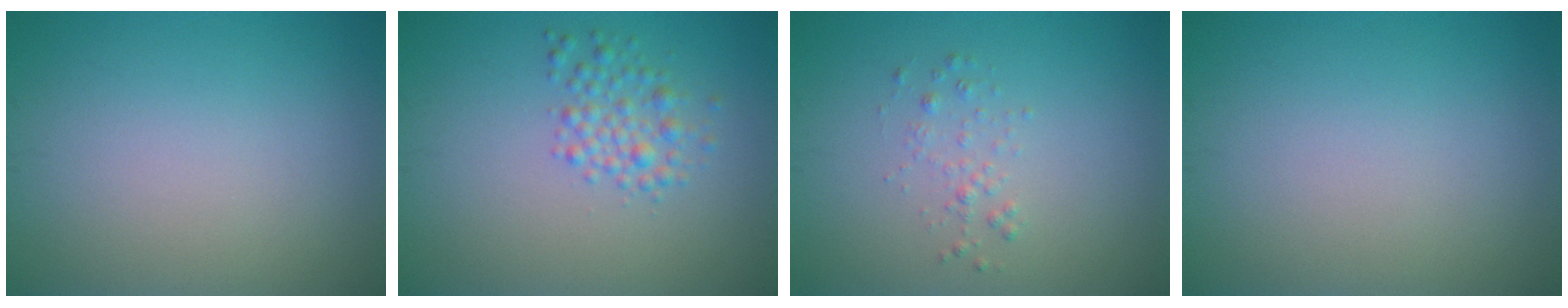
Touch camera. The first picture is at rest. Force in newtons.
{"total": 2.3, "press": 2.3, "slide": 0.0}
{"total": 1.1, "press": 1.1, "slide": 0.1}
{"total": 0.0}